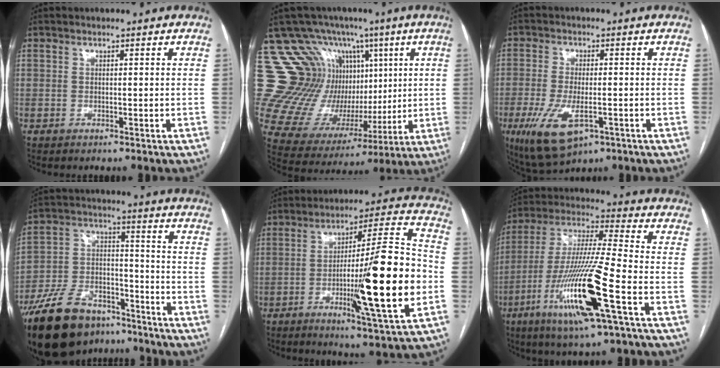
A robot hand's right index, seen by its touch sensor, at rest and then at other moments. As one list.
[{"total": 17.5, "force": [6.7, 14.5, 7.1], "torque": [-0.119, 0.077, 0.151]}, {"total": 9.8, "force": [-4.1, 3.7, 8.1], "torque": [-0.161, -0.020, -0.061]}, {"total": 17.5, "force": [-13.1, 8.4, 7.9], "torque": [-0.164, 0.023, -0.224]}, {"total": 20.6, "force": [-4.5, 0.6, 20.1], "torque": [-0.304, -0.004, -0.065]}, {"total": 18.6, "force": [-7.3, 0.4, 17.1], "torque": [-0.364, -0.026, -0.137]}]